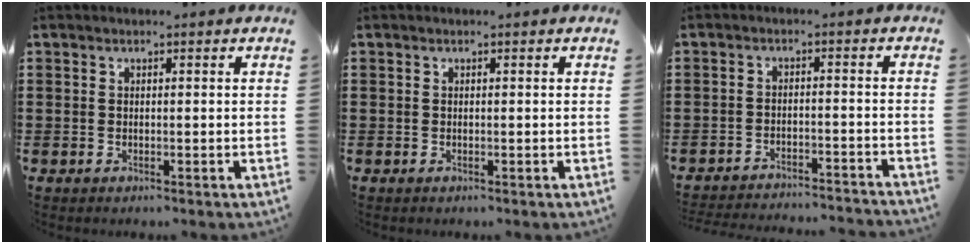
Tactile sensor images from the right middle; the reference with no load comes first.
{"total": 0.0}
{"total": 3.2, "force": [-3.2, -0.2, 0.3], "torque": [-0.009, 0.001, -0.068]}